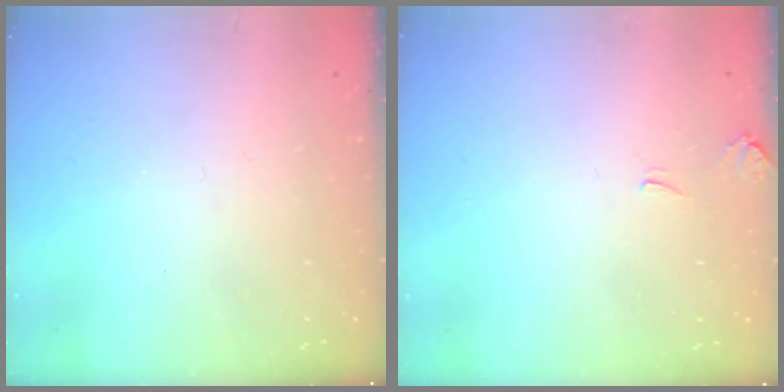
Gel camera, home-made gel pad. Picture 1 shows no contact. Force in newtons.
{"total": 0.6, "press": 0.1, "slide": 0.6}